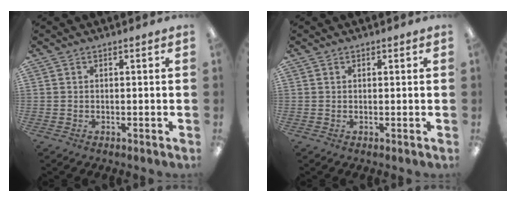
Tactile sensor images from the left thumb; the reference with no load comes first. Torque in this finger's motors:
{"motor_torque": [0.02, 0.04, -0.03, -0.21, -0.01]}